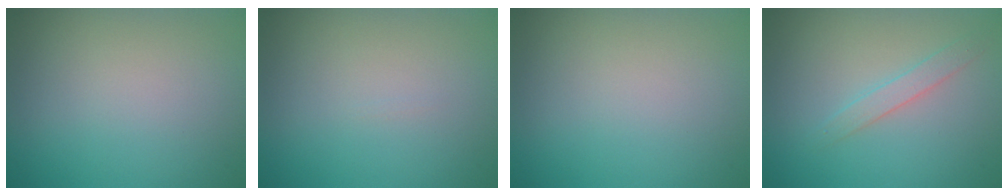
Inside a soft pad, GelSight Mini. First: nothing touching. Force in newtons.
{"total": 0.0}
{"total": 0.0}
{"total": 1.6, "press": 1.6, "slide": 0.1}